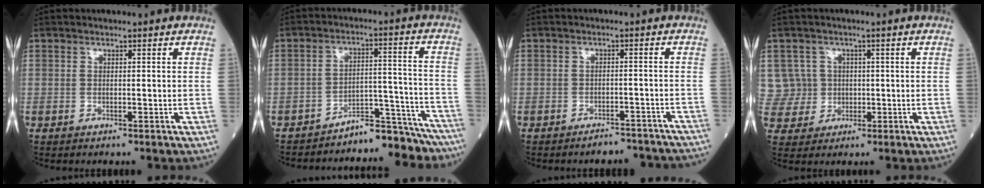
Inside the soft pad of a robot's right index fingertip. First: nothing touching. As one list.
[{"total": 12.0, "force": [-11.8, 1.9, 0.9], "torque": [0.018, 0.060, -0.166]}, {"total": 7.2, "force": [-6.8, 1.9, 1.5], "torque": [-0.005, 0.003, -0.078]}, {"total": 6.4, "force": [1.2, 6.2, -0.2], "torque": [0.006, 0.025, 0.030]}]